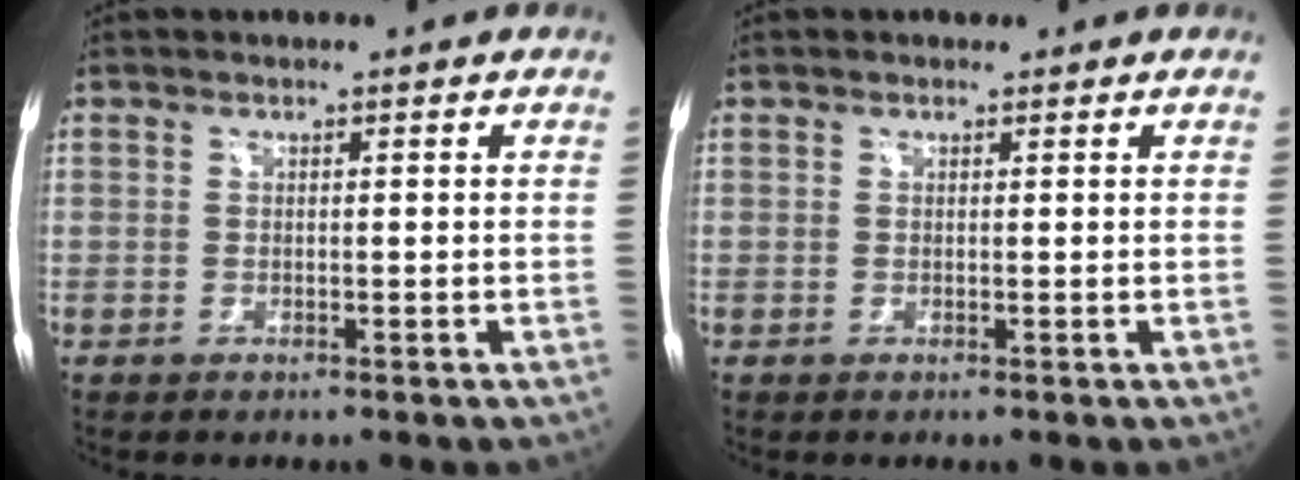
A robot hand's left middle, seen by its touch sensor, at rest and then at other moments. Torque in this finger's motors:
{"motor_torque": [0.13, -0.06, -0.02, 0.00]}